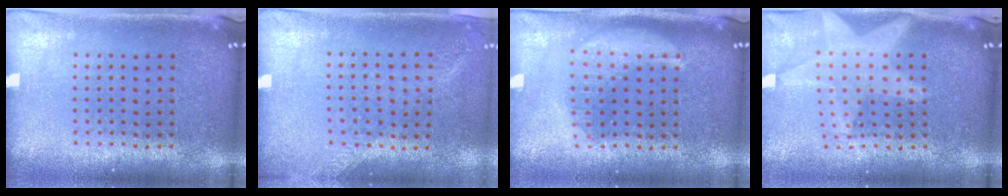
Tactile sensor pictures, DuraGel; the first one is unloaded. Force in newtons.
{"total": 1.3, "press": 1.0, "slide": 0.7}
{"total": 3.1, "press": 3.0, "slide": 0.4}
{"total": 2.2, "press": 1.8, "slide": 1.2}